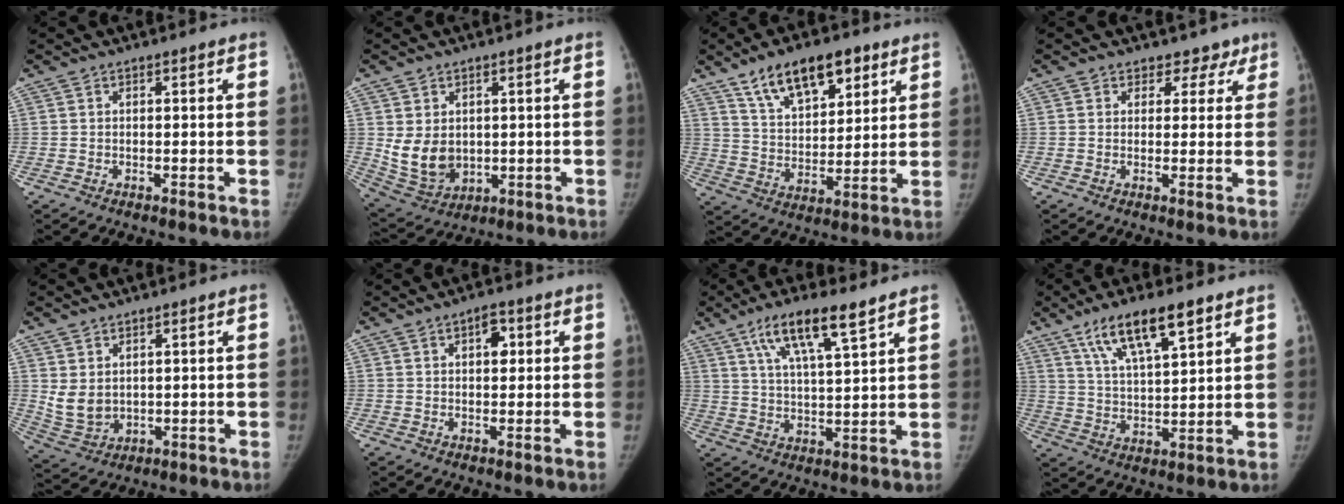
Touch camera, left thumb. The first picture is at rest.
{"total": 9.1, "force": [0.7, 7.0, 5.7], "torque": [-0.078, -0.017, 0.040]}
{"total": 14.9, "force": [8.9, 7.2, 9.5], "torque": [-0.116, -0.037, 0.156]}
{"total": 4.6, "force": [3.1, 3.4, -0.2], "torque": [0.043, -0.015, 0.025]}
{"total": 6.1, "force": [1.7, 4.6, 3.6], "torque": [-0.053, -0.018, 0.053]}
{"total": 3.9, "force": [1.4, 2.2, 2.9], "torque": [-0.027, -0.001, 0.017]}
{"total": 11.6, "force": [6.9, 2.3, 9.0], "torque": [-0.154, -0.022, 0.127]}
{"total": 13.0, "force": [7.7, 3.9, 9.7], "torque": [-0.152, -0.025, 0.141]}